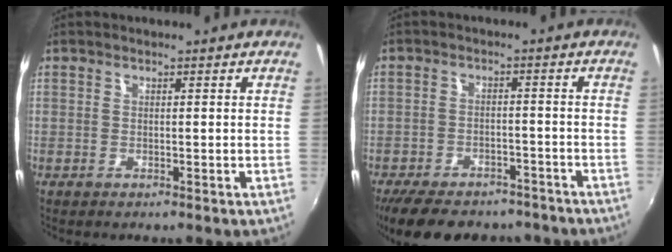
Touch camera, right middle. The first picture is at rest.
{"total": 15.4, "force": [-12.2, 6.8, 6.6], "torque": [-0.148, -0.002, -0.170]}